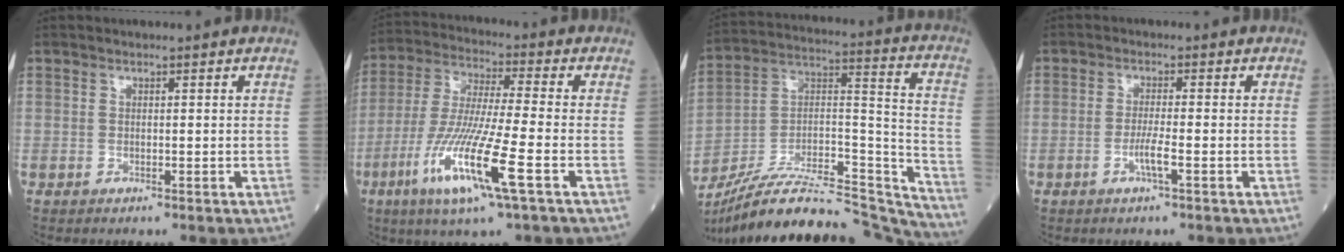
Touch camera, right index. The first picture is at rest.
{"total": 14.4, "force": [-6.0, 0.1, 13.1], "torque": [-0.276, -0.027, -0.114]}
{"total": 29.7, "force": [-27.4, 4.1, 10.7], "torque": [-0.144, 0.019, -0.418]}
{"total": 2.6, "force": [-1.1, -0.2, 2.4], "torque": [-0.049, -0.003, -0.023]}